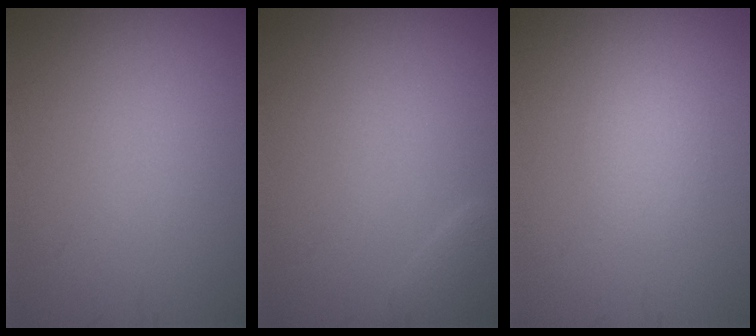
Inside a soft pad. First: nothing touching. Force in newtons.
{"total": 1.3, "press": 1.3, "slide": 0.2}
{"total": 1.1, "press": 1.1, "slide": 0.1}